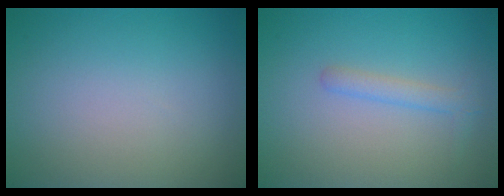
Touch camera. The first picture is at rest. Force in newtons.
{"total": 1.6, "press": 1.6, "slide": 0.1}